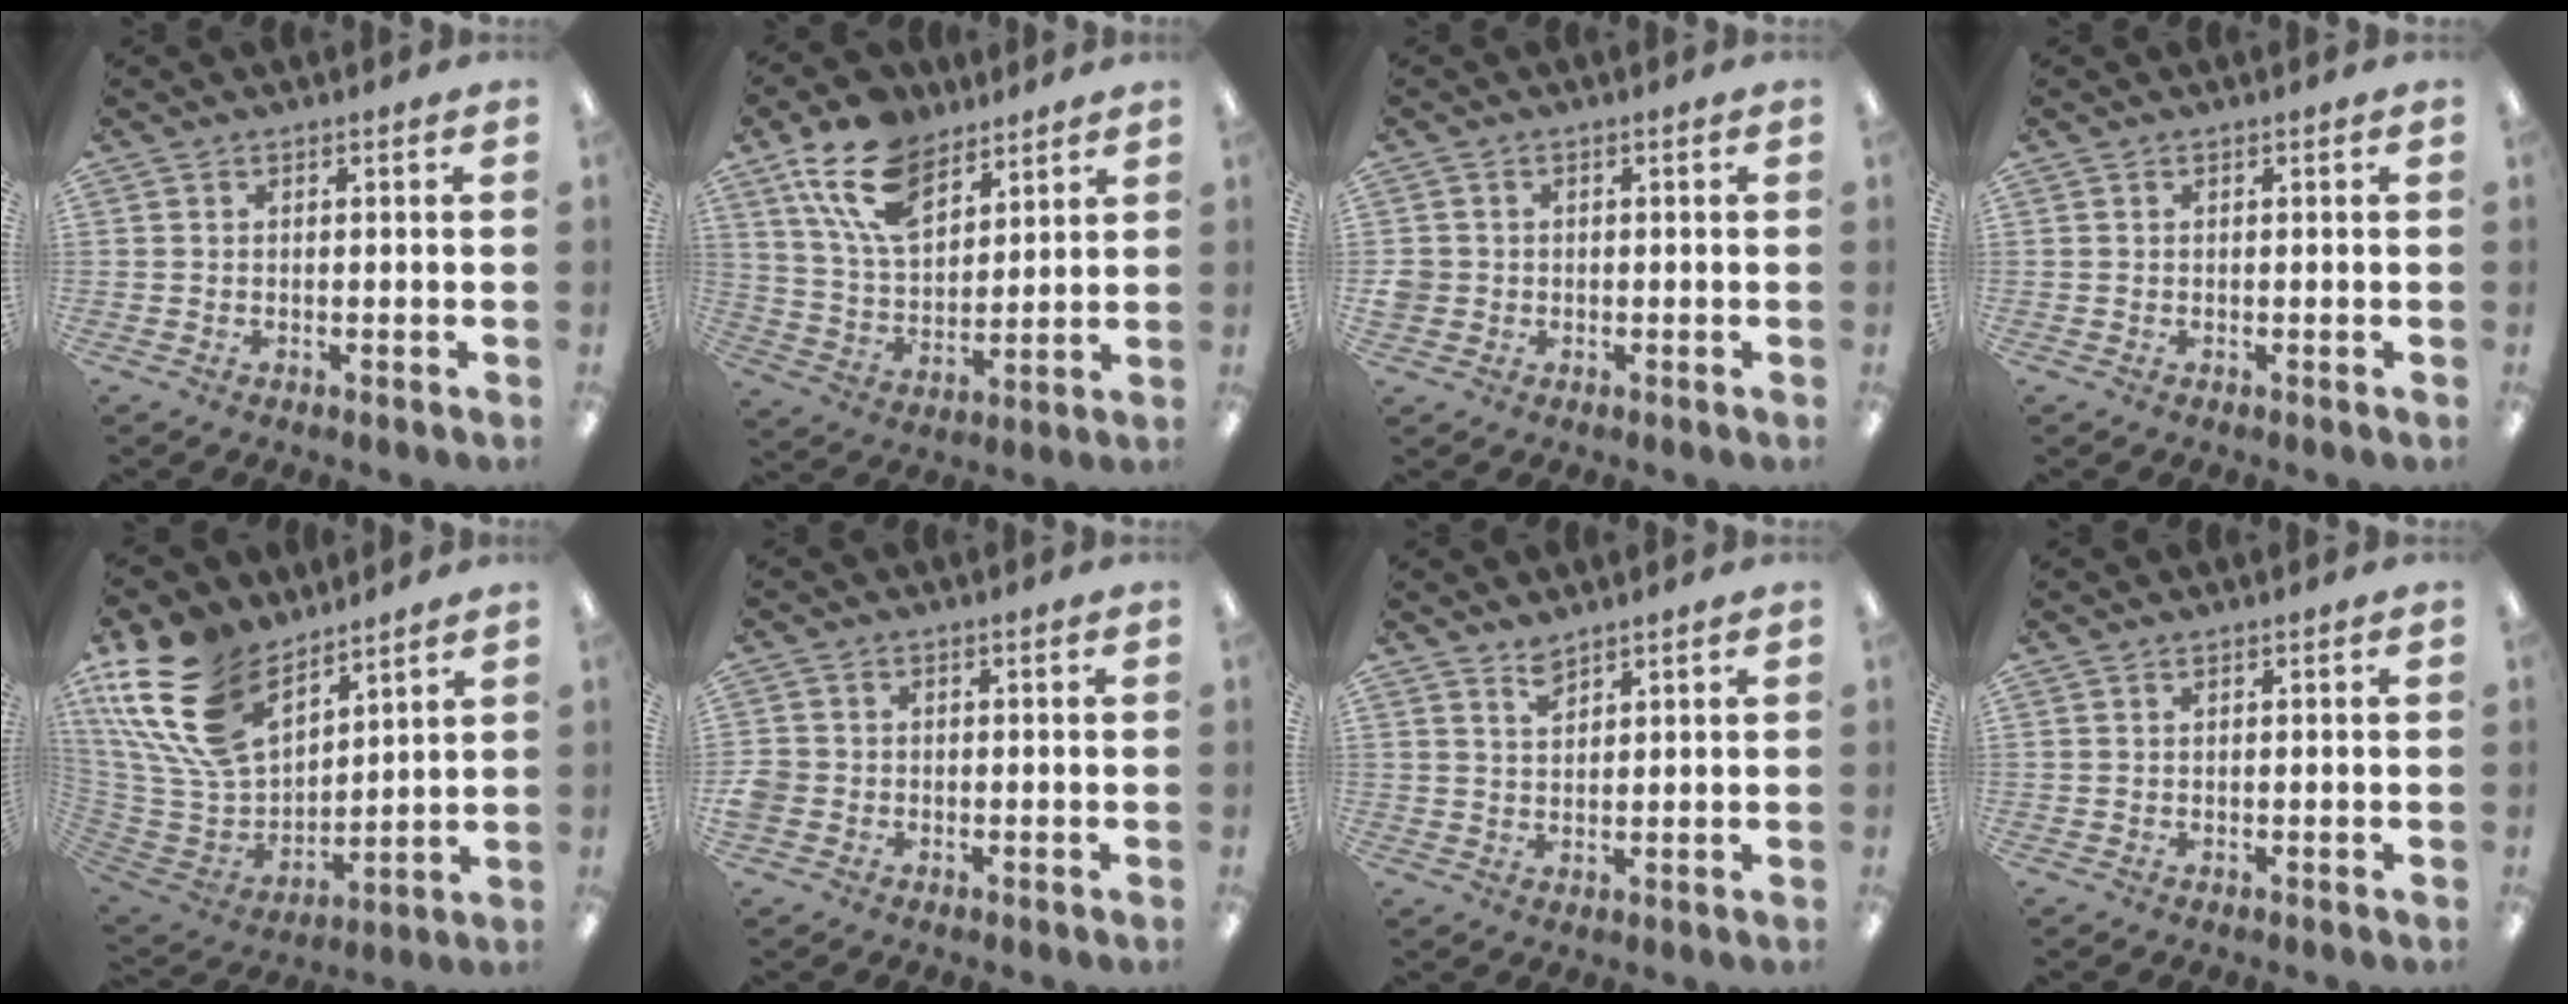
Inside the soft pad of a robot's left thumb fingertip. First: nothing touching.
{"total": 16.0, "force": [9.9, 8.9, 8.9], "torque": [-0.174, -0.030, 0.186]}
{"total": 2.8, "force": [-0.1, 2.7, 0.6], "torque": [-0.012, 0.004, -0.002]}
{"total": 0.0}
{"total": 22.9, "force": [13.4, 13.2, 13.1], "torque": [-0.303, -0.066, 0.248]}
{"total": 3.0, "force": [-0.7, 2.7, 0.9], "torque": [-0.014, 0.007, -0.013]}
{"total": 2.9, "force": [2.6, 0.8, 1.0], "torque": [-0.016, -0.011, 0.048]}
{"total": 0.0}